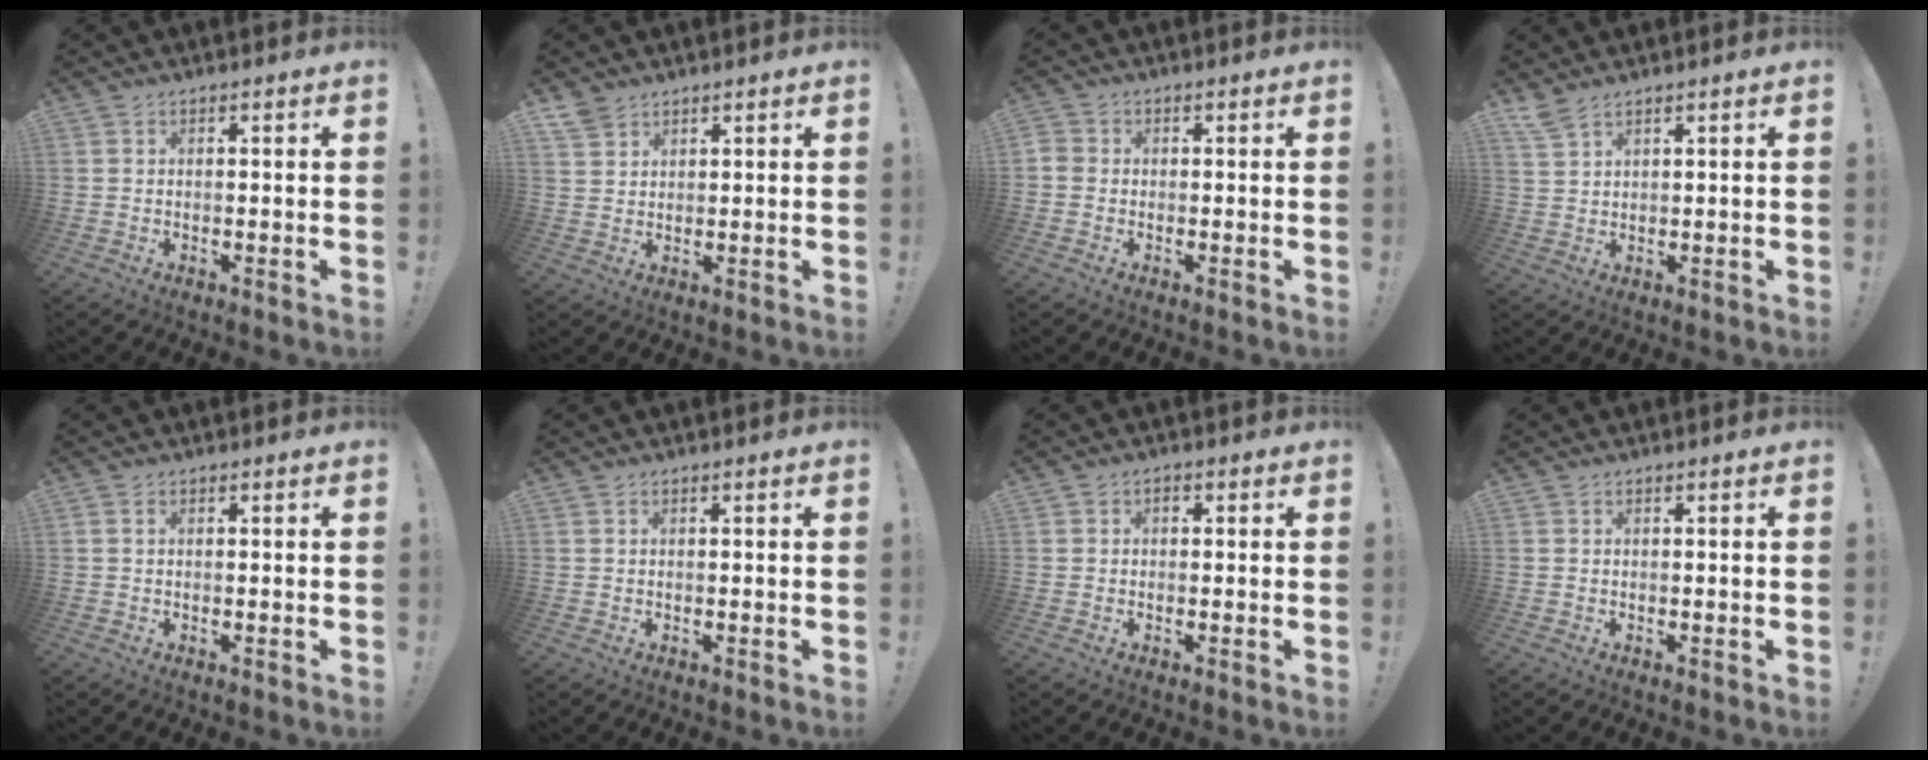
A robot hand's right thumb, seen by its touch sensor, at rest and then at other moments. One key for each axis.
{"total": 4.0, "fx": 3.3, "fy": 2.0, "fz": 1.1, "tx": -0.016, "ty": -0.020, "tz": 0.062}
{"total": 2.2, "fx": -0.7, "fy": 1.9, "fz": 0.9, "tx": -0.017, "ty": 0.009, "tz": -0.011}
{"total": 4.1, "fx": 3.3, "fy": 1.1, "fz": 2.0, "tx": -0.046, "ty": -0.015, "tz": 0.065}
{"total": 0.8, "fx": 0.3, "fy": 0.4, "fz": 0.6, "tx": -0.015, "ty": 0.004, "tz": 0.005}
{"total": 0.0}
{"total": 1.5, "fx": -0.5, "fy": 1.3, "fz": 0.5, "tx": -0.010, "ty": 0.008, "tz": -0.010}
{"total": 0.0}